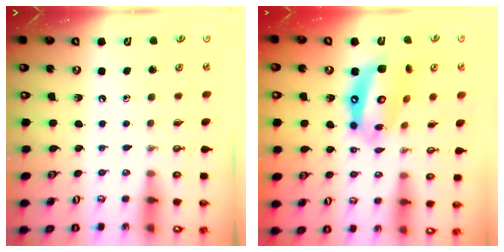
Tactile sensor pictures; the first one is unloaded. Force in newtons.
{"total": 15.2, "press": 15.1, "slide": 1.4}